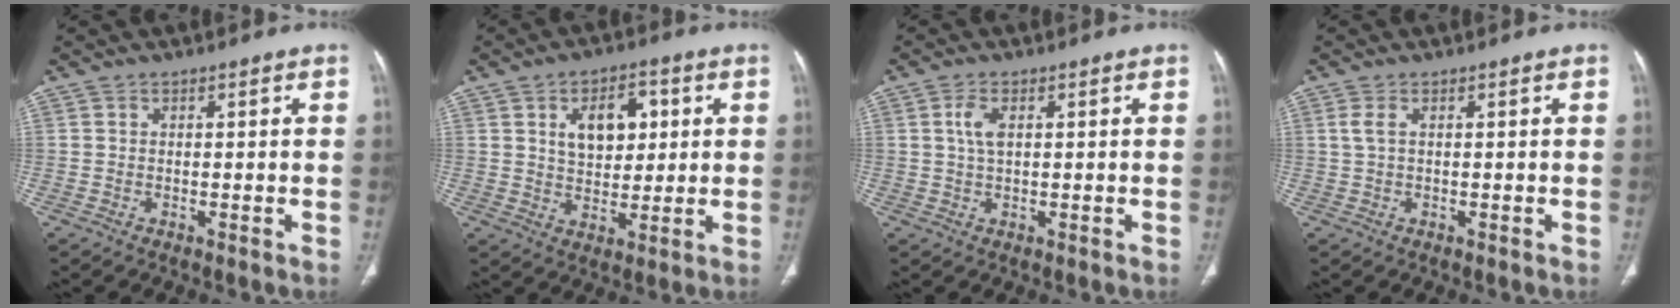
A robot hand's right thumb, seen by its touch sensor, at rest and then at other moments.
{"total": 9.5, "force": [2.7, 5.9, 6.9], "torque": [-0.076, -0.004, 0.046]}
{"total": 3.3, "force": [0.9, 1.5, 2.8], "torque": [-0.063, 0.003, 0.020]}
{"total": 1.8, "force": [0.6, 0.6, 1.6], "torque": [-0.047, 0.010, 0.019]}